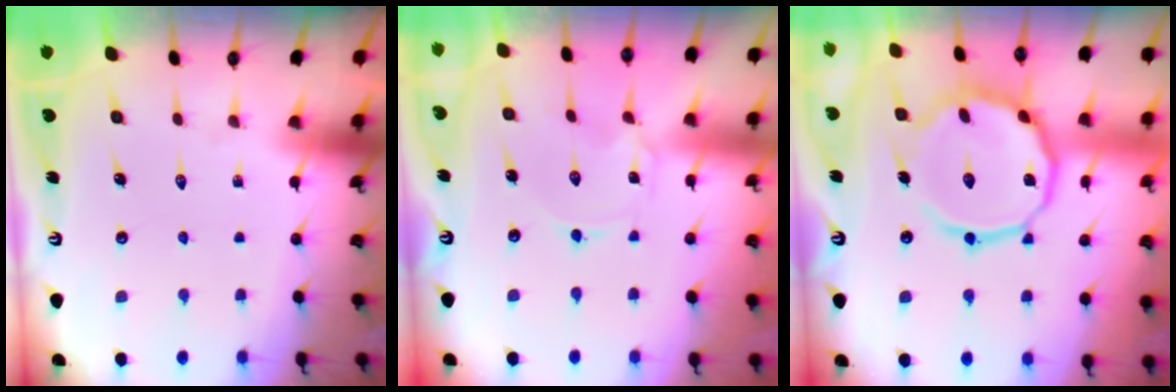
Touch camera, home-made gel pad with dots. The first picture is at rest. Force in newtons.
{"total": 0.0}
{"total": 16.6, "press": 16.5, "slide": 1.2}